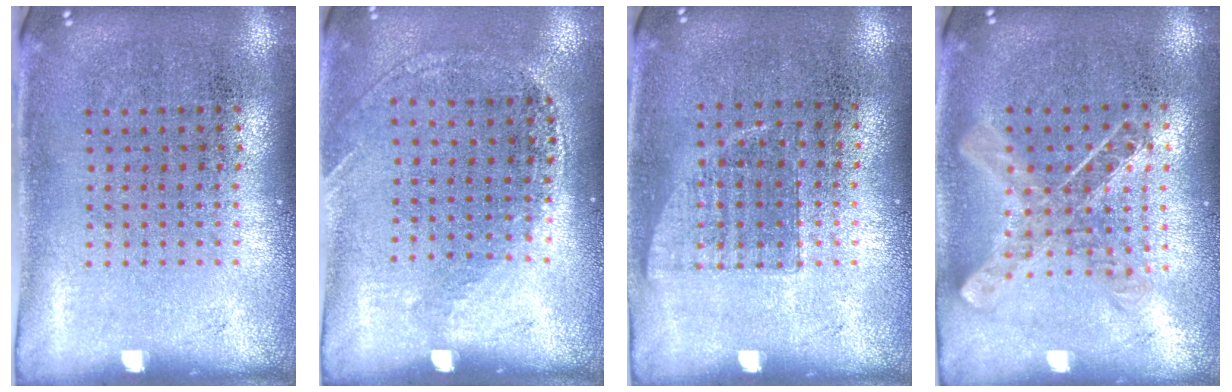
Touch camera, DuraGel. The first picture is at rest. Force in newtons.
{"total": 1.1, "press": 0.9, "slide": 0.7}
{"total": 0.8, "press": 0.7, "slide": 0.3}
{"total": 0.8, "press": 0.8, "slide": 0.0}